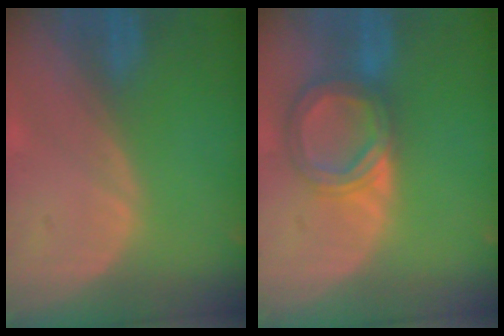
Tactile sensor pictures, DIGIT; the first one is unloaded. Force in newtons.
{"total": 6.7, "press": 6.2, "slide": 2.5}